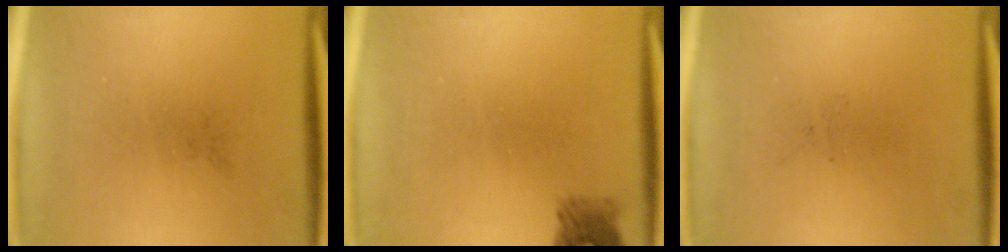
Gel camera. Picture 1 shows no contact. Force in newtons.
{"total": 2.1}
{"total": 0.0}